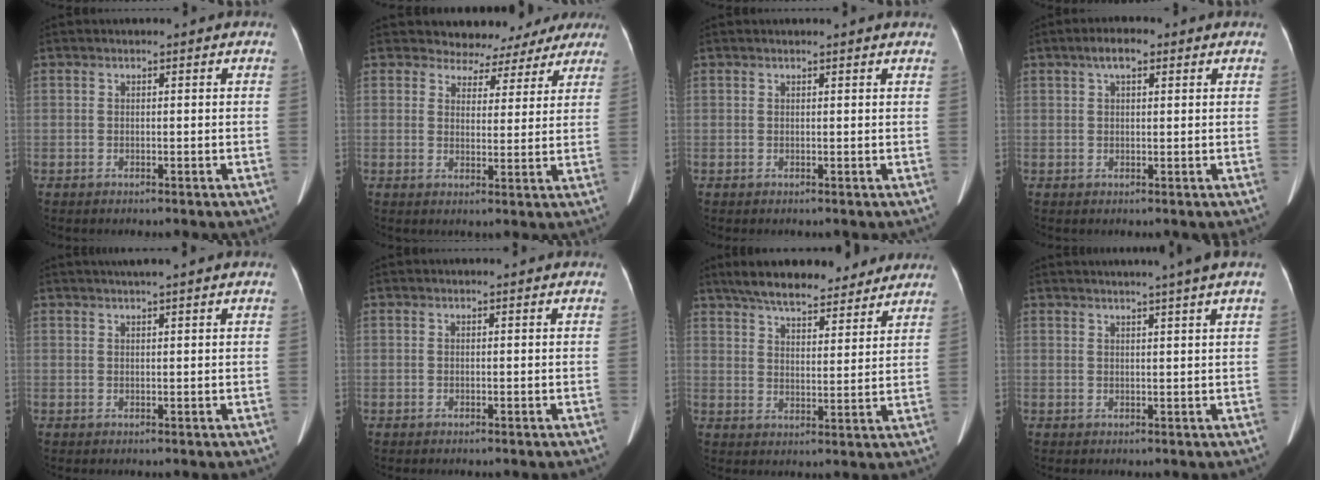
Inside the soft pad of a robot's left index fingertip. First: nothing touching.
{"total": 9.6, "force": [8.4, 4.6, 0.2], "torque": [0.023, 0.010, 0.075]}
{"total": 1.9, "force": [1.8, -0.2, 0.5], "torque": [-0.016, 0.005, 0.014]}
{"total": 3.2, "force": [1.7, 1.2, 2.4], "torque": [-0.048, 0.015, 0.026]}
{"total": 3.9, "force": [3.2, -0.6, 2.2], "torque": [-0.026, 0.024, 0.049]}
{"total": 0.8, "force": [0.8, 0.0, 0.2], "torque": [-0.007, 0.005, 0.009]}
{"total": 16.4, "force": [13.9, 4.2, 7.6], "torque": [-0.120, 0.027, 0.201]}
{"total": 5.3, "force": [4.1, -1.5, 3.0], "torque": [-0.040, 0.009, 0.050]}